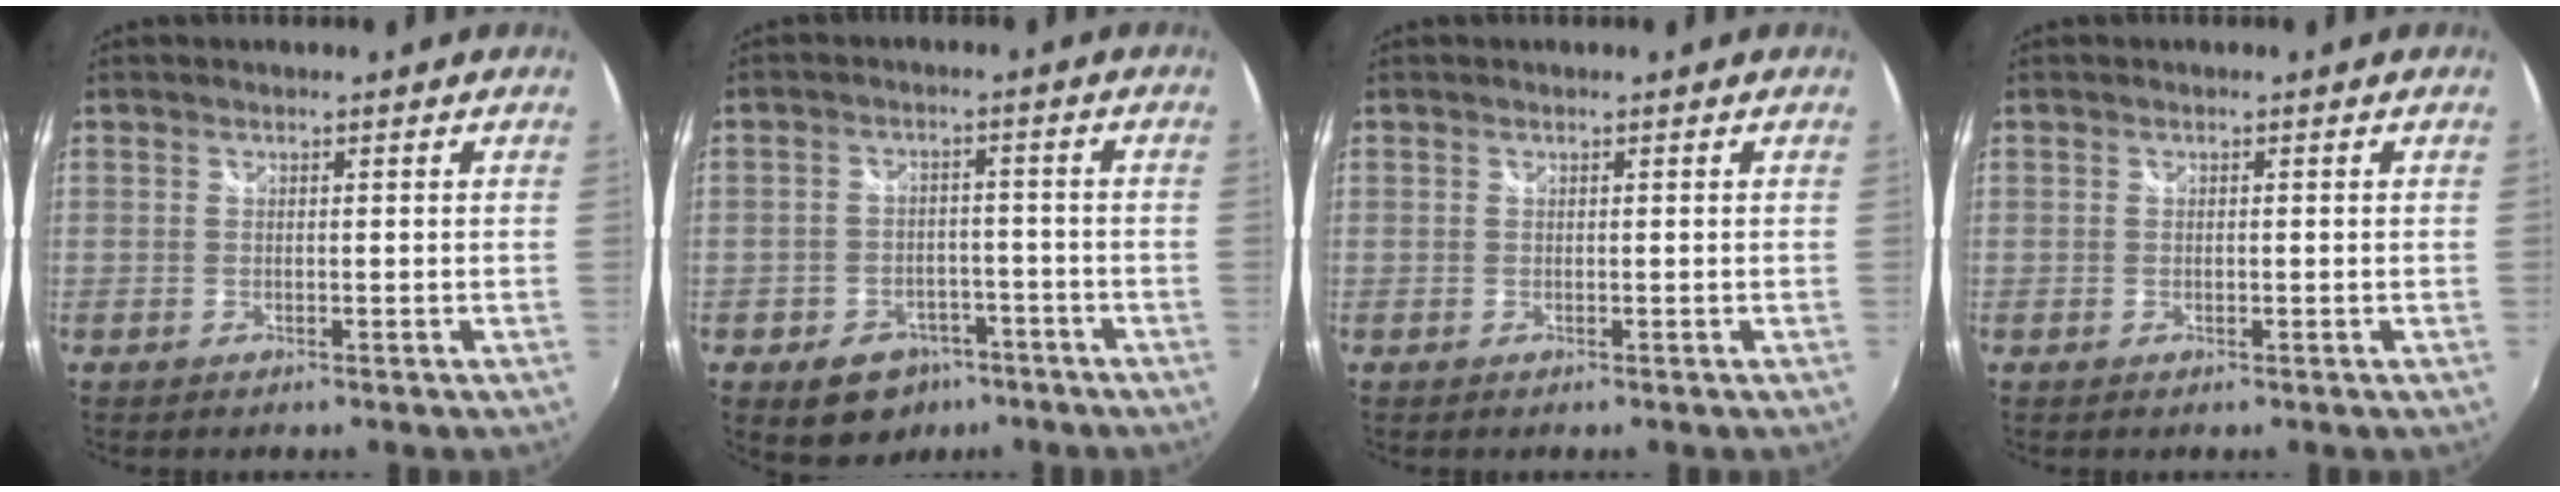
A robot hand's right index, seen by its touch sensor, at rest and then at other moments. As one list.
[{"total": 8.7, "force": [-5.2, 6.3, 3.0], "torque": [-0.074, 0.016, -0.061]}, {"total": 0.0}, {"total": 0.0}]